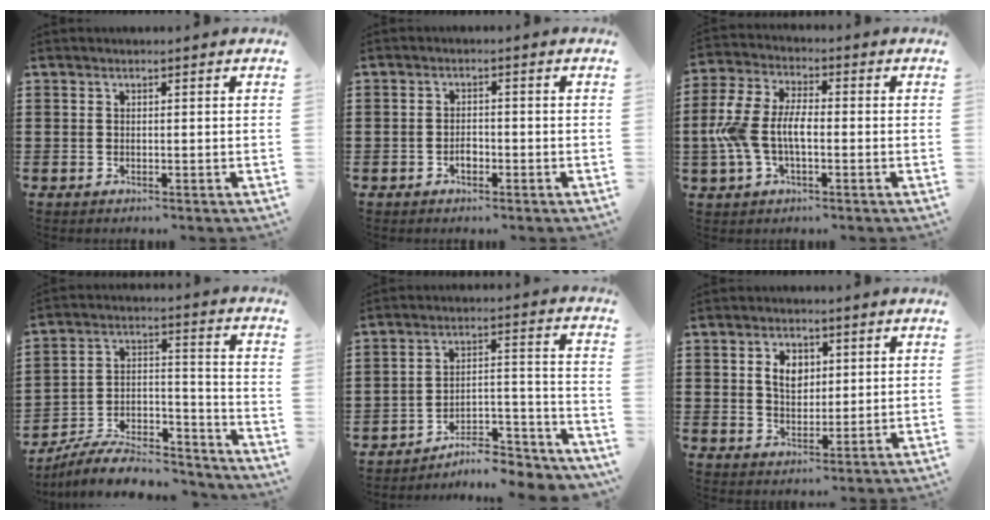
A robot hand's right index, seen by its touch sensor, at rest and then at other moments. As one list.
[{"total": 1.9, "force": [-0.9, 1.0, 1.3], "torque": [-0.027, 0.001, -0.017]}, {"total": 8.6, "force": [-1.3, 4.8, 7.1], "torque": [-0.180, -0.004, -0.034]}, {"total": 8.8, "force": [-8.0, 2.0, 3.2], "torque": [-0.046, 0.020, -0.152]}, {"total": 7.9, "force": [-7.4, 1.1, 2.6], "torque": [-0.031, 0.016, -0.141]}, {"total": 4.5, "force": [1.2, 3.1, 3.0], "torque": [-0.062, 0.010, 0.018]}]